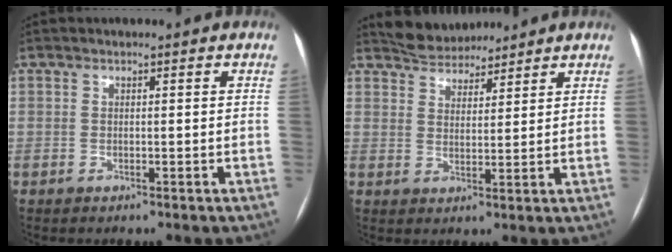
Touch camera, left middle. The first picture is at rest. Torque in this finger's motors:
{"motor_torque": [0.04, -0.04, -0.02, -0.01]}